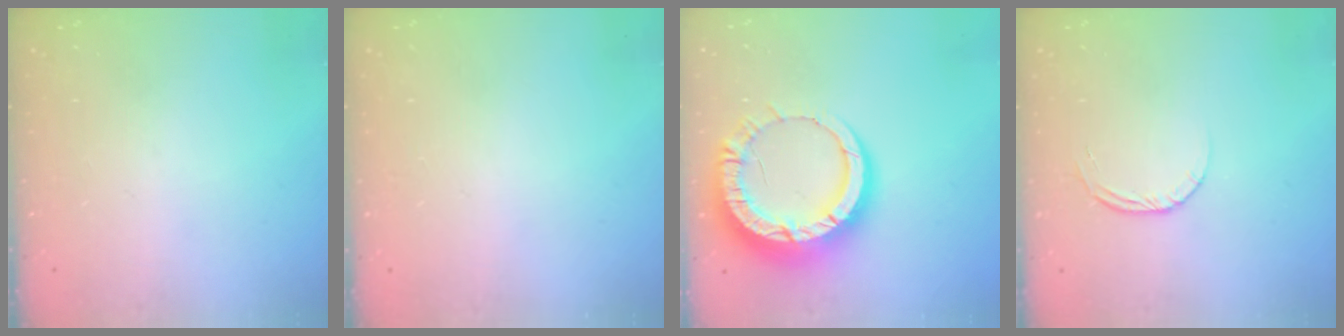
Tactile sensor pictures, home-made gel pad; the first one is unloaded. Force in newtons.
{"total": 2.5, "press": 2.5, "slide": 0.2}
{"total": 16.1, "press": 16.1, "slide": 1.6}
{"total": 3.5, "press": 3.5, "slide": 0.3}